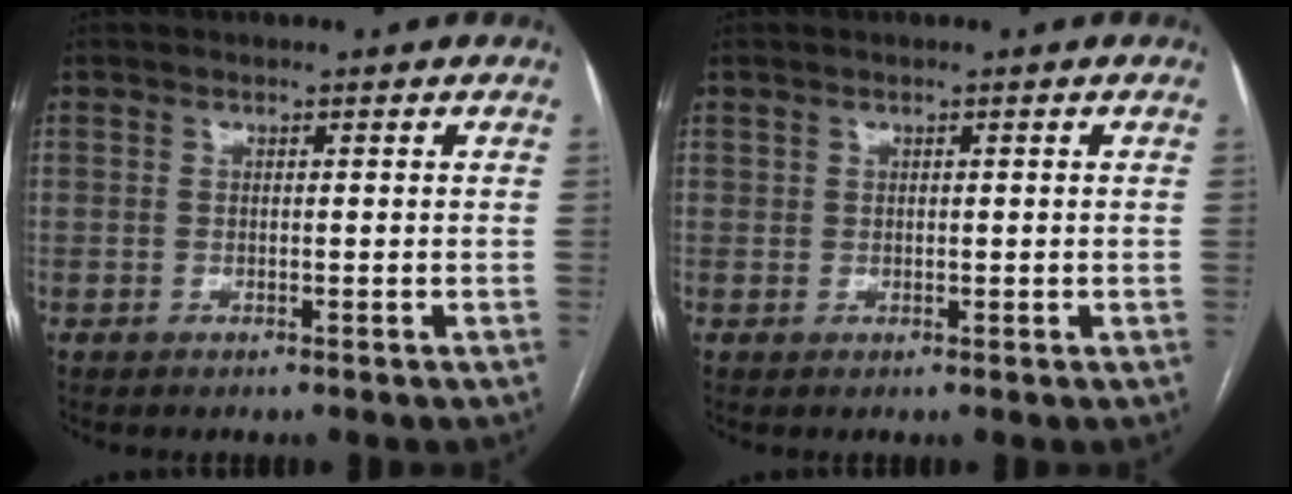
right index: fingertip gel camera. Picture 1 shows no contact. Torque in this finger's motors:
{"motor_torque": [-0.24, 0.20, -0.04, 0.00]}